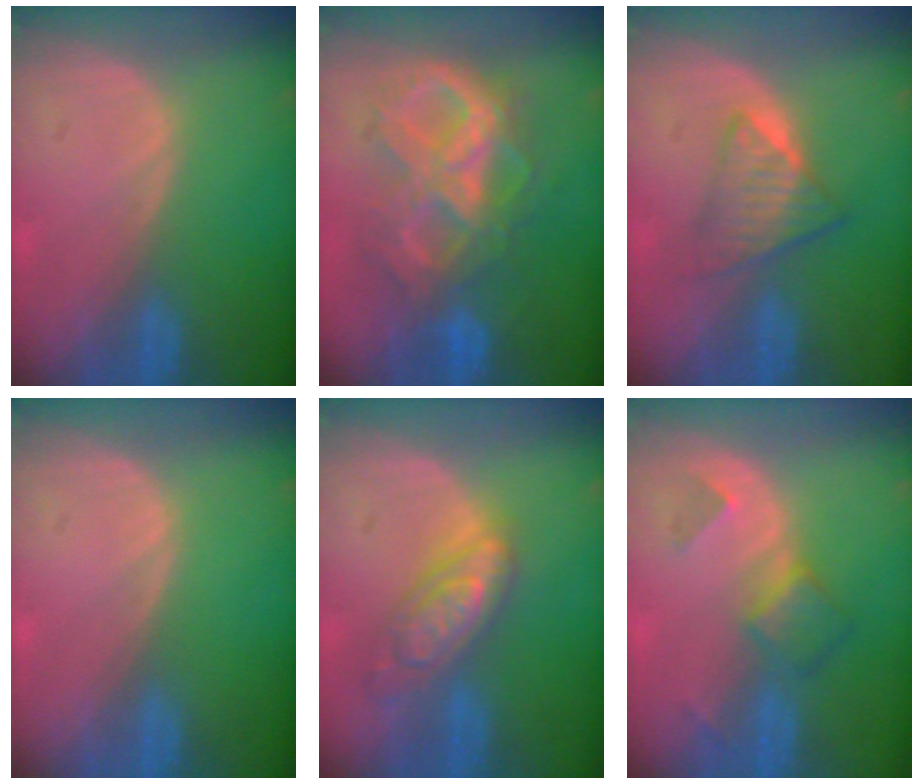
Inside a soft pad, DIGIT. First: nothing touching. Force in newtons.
{"total": 10.7, "press": 10.6, "slide": 1.1}
{"total": 6.0, "press": 5.1, "slide": 3.1}
{"total": 0.0}
{"total": 7.1, "press": 7.0, "slide": 0.6}
{"total": 4.9, "press": 4.3, "slide": 2.3}